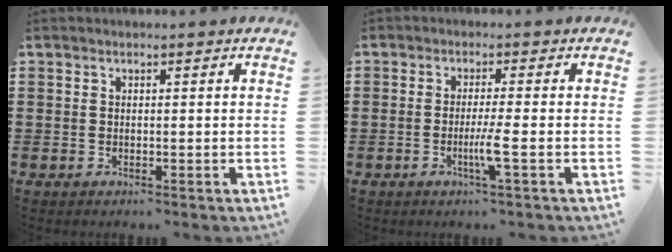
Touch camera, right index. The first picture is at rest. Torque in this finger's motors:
{"motor_torque": [1.28, 0.86, 0.33, 0.05]}